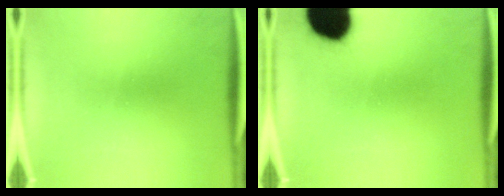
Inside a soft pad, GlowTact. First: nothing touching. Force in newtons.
{"total": 18.1}